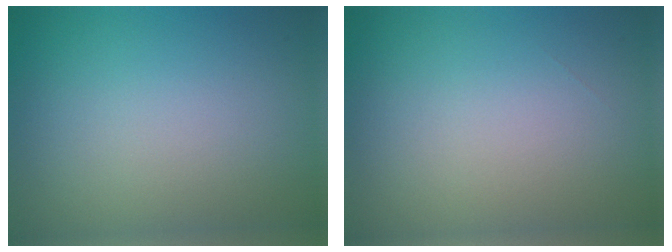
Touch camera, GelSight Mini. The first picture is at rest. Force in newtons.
{"total": 0.0}